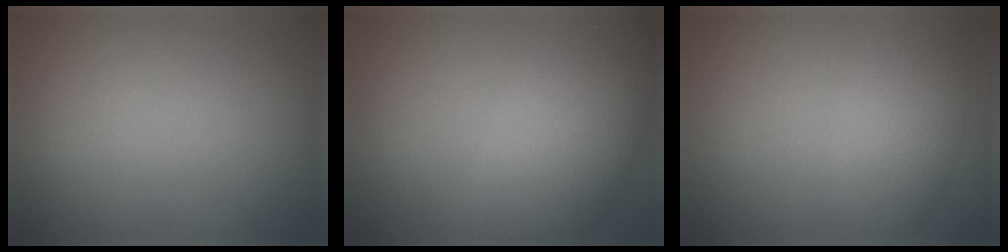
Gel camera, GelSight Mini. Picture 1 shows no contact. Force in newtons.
{"total": 7.6, "press": 7.6, "slide": 0.3}
{"total": 3.8, "press": 3.8, "slide": 0.3}